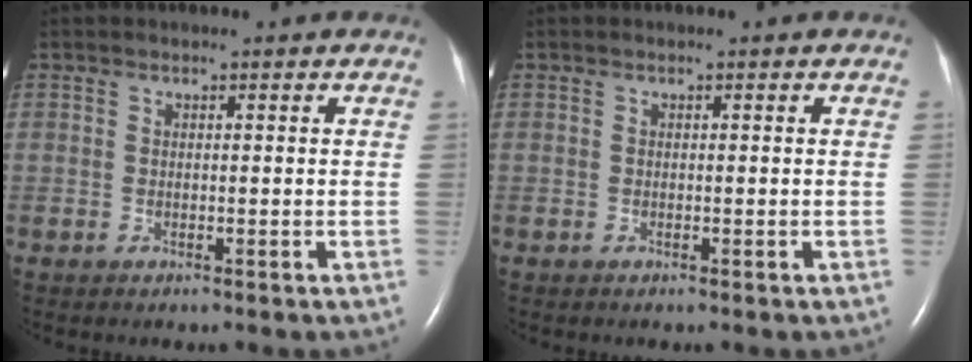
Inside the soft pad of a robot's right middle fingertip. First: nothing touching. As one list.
[{"total": 0.0}]